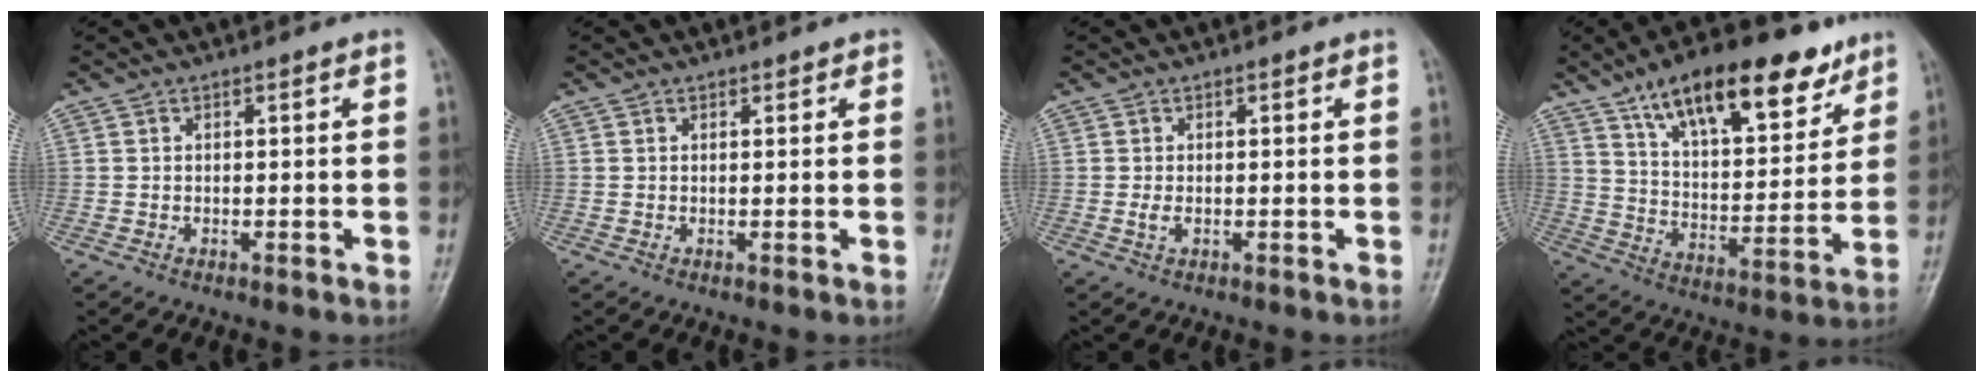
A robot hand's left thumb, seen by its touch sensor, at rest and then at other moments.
{"total": 1.0, "force": [0.6, 0.6, 0.3], "torque": [0.010, -0.002, 0.004]}
{"total": 1.7, "force": [-0.1, 1.0, 1.4], "torque": [-0.024, -0.003, -0.004]}
{"total": 21.6, "force": [13.5, 8.9, 14.4], "torque": [-0.183, -0.043, 0.223]}